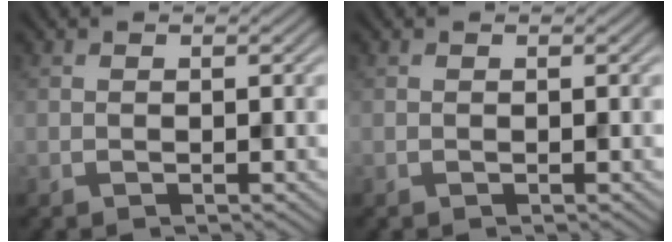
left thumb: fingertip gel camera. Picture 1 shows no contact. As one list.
[{"total": 0.0}]